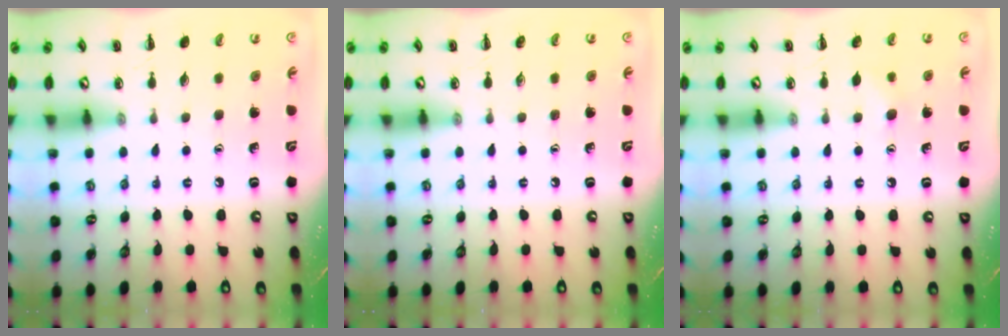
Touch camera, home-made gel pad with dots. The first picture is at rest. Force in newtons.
{"total": 0.0}
{"total": 5.4, "press": 5.2, "slide": 1.4}